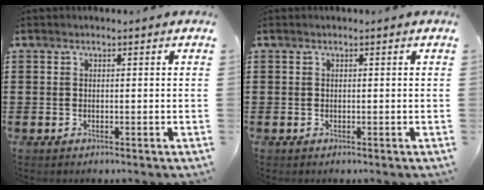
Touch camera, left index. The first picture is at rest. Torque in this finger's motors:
{"motor_torque": [0.00, 0.00, 0.00, 0.00]}